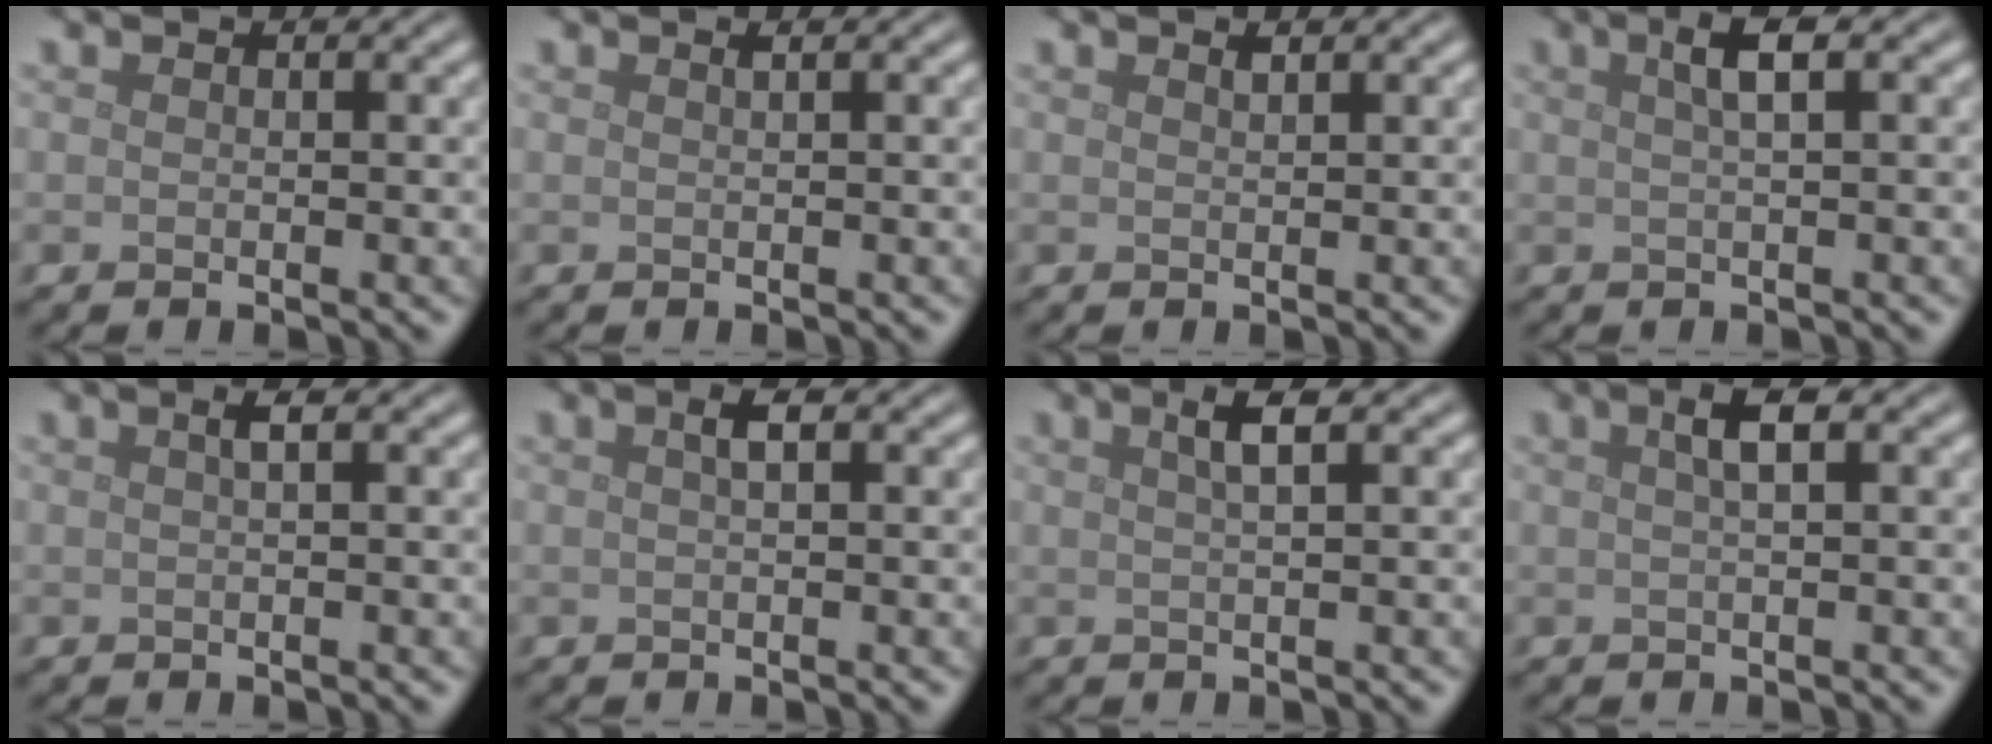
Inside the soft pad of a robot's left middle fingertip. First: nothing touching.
{"total": 0.7, "force": [0.3, 0.3, 0.6], "torque": [-0.002, 0.003, 0.005]}
{"total": 0.6, "force": [0.5, 0.1, 0.4], "torque": [-0.005, -0.002, 0.010]}
{"total": 2.9, "force": [1.0, 0.8, 2.6], "torque": [-0.033, 0.011, 0.014]}
{"total": 1.4, "force": [0.4, 0.4, 1.3], "torque": [-0.020, 0.009, 0.005]}
{"total": 1.6, "force": [0.5, 0.4, 1.4], "torque": [-0.024, 0.008, 0.009]}
{"total": 2.6, "force": [1.0, 0.7, 2.3], "torque": [-0.029, 0.010, 0.013]}
{"total": 2.6, "force": [0.8, 0.7, 2.3], "torque": [-0.031, 0.013, 0.011]}